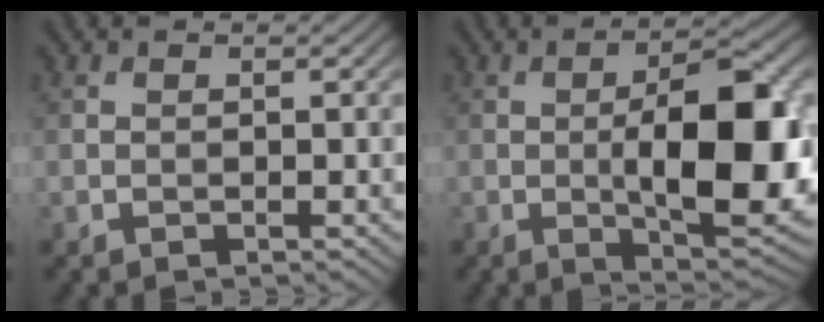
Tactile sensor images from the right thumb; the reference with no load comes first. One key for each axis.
{"total": 13.0, "fx": -1.1, "fy": 4.9, "fz": 12.0, "tx": -0.173, "ty": 0.001, "tz": -0.018}